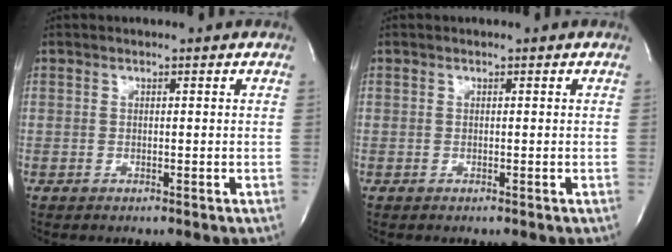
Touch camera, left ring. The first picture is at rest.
{"total": 0.0}